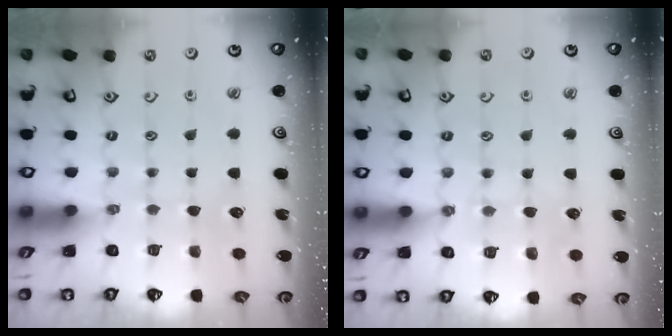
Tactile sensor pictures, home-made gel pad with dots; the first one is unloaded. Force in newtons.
{"total": 6.5, "press": 6.4, "slide": 0.6}